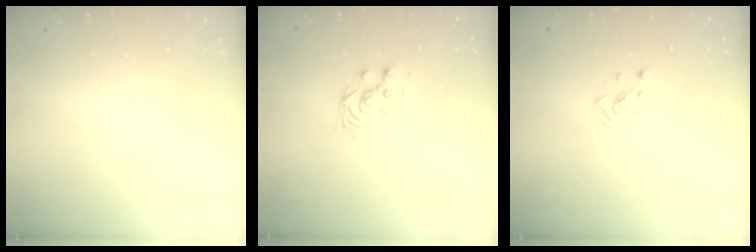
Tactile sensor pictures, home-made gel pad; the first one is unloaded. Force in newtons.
{"total": 4.7, "press": 4.6, "slide": 0.6}
{"total": 2.1, "press": 2.1, "slide": 0.3}